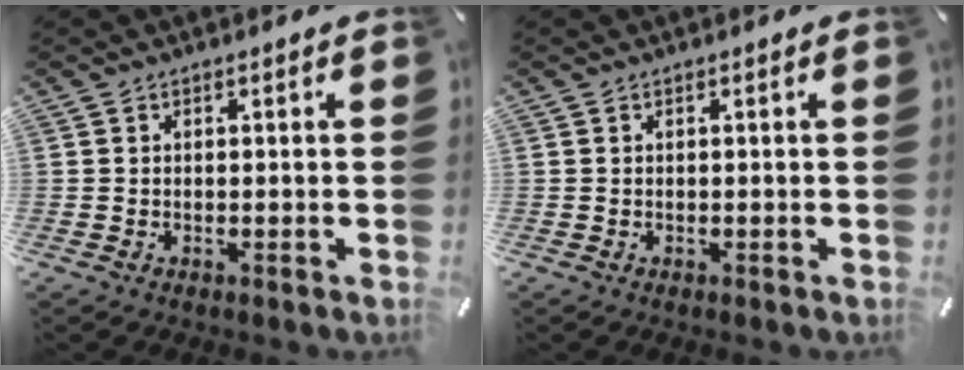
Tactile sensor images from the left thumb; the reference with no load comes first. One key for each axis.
{"total": 0.0}